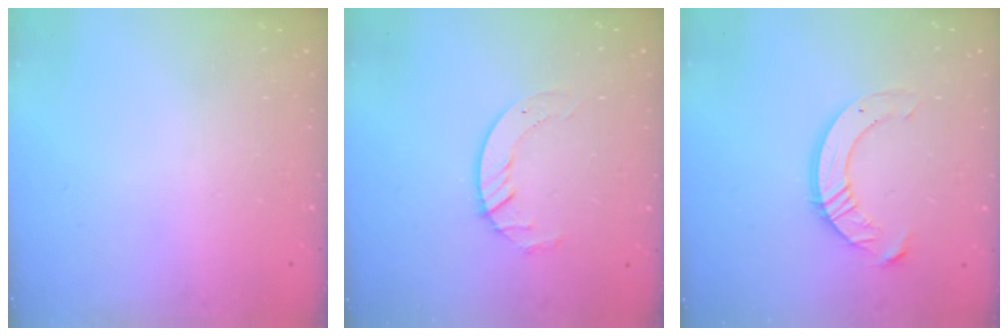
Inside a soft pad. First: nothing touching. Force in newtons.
{"total": 5.7, "press": 5.7, "slide": 0.4}
{"total": 10.5, "press": 10.4, "slide": 0.9}